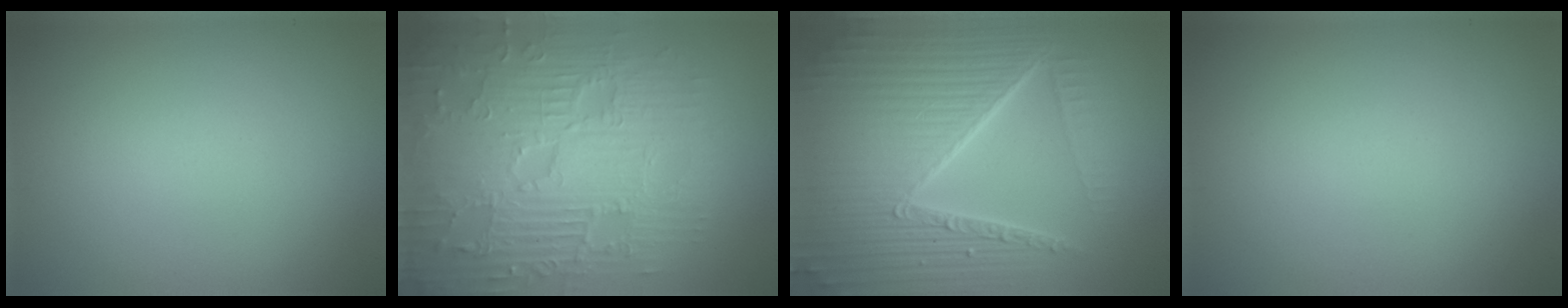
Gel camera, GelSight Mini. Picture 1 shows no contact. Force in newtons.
{"total": 9.8, "press": 6.7, "slide": 7.1}
{"total": 10.5, "press": 6.5, "slide": 8.2}
{"total": 0.0}